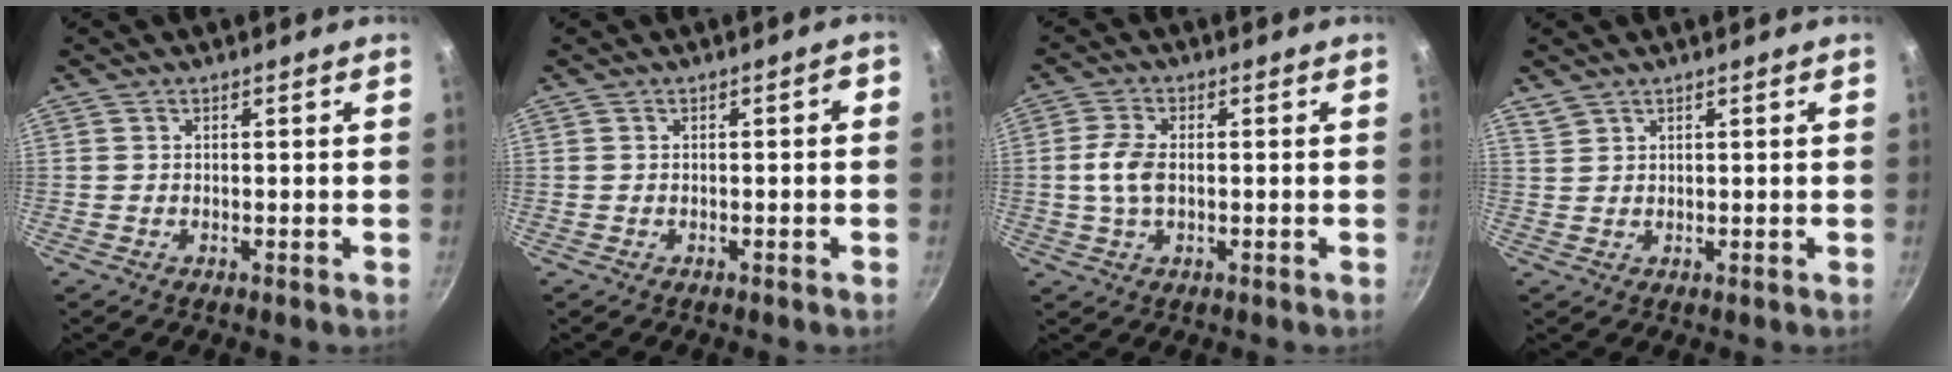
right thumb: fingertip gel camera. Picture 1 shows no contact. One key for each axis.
{"total": 1.6, "fx": -0.5, "fy": 0.6, "fz": 1.4, "tx": -0.019, "ty": 0.014, "tz": -0.002}
{"total": 5.6, "fx": -0.1, "fy": 3.3, "fz": 4.5, "tx": -0.091, "ty": 0.011, "tz": -0.004}
{"total": 1.8, "fx": 1.6, "fy": 0.8, "fz": 0.3, "tx": -0.004, "ty": 0.002, "tz": 0.036}